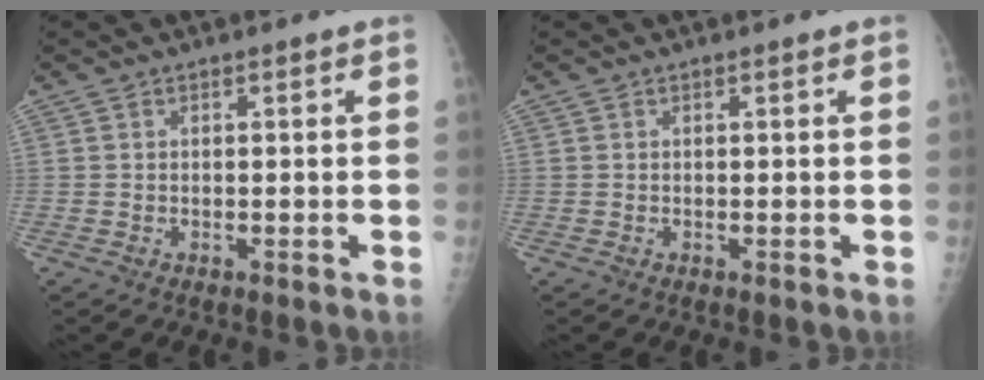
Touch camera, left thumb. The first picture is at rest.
{"total": 0.0}